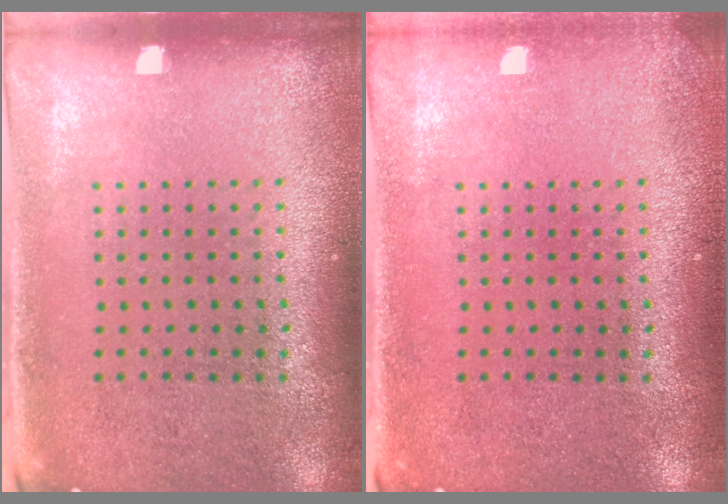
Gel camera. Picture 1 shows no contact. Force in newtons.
{"total": 1.0, "press": 1.0, "slide": 0.1}